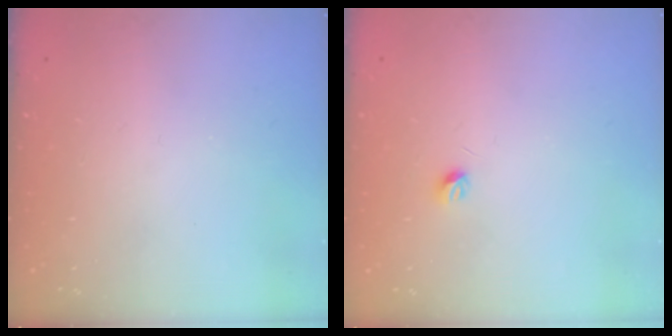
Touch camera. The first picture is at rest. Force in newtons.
{"total": 3.3, "press": 3.2, "slide": 0.6}